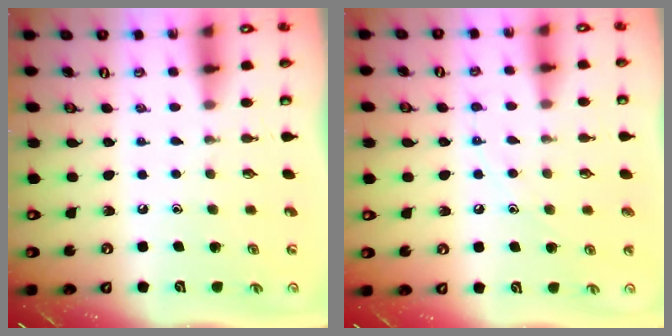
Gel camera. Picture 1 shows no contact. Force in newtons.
{"total": 8.2, "press": 8.2, "slide": 0.6}